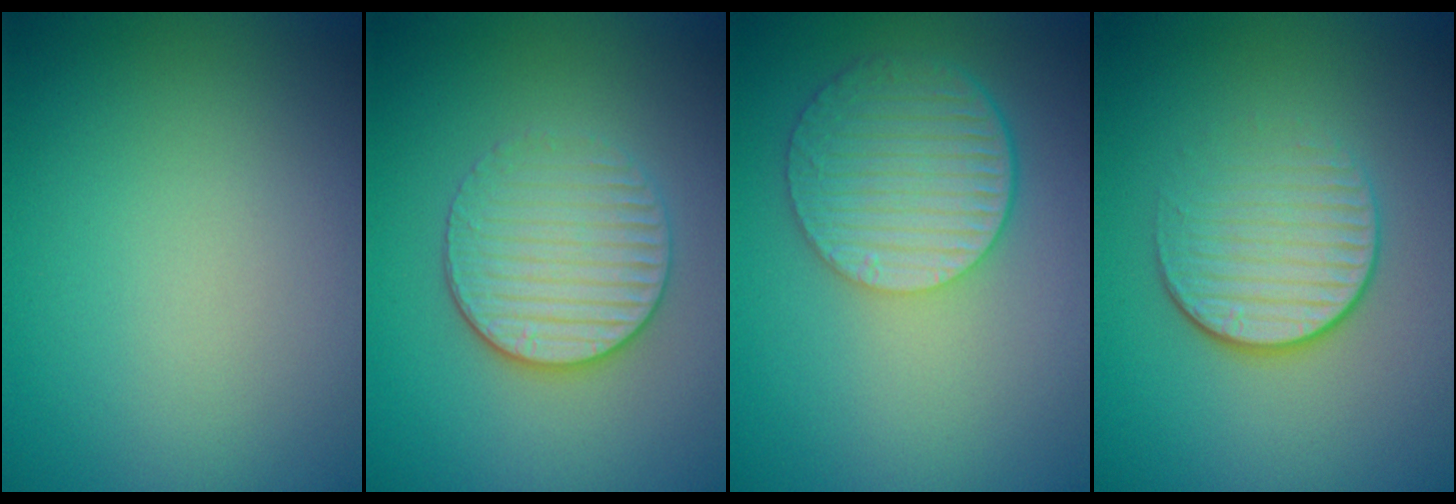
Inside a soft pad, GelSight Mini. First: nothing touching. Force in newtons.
{"total": 3.7, "press": 3.3, "slide": 1.7}
{"total": 6.2, "press": 4.6, "slide": 4.2}
{"total": 3.9, "press": 2.7, "slide": 2.8}